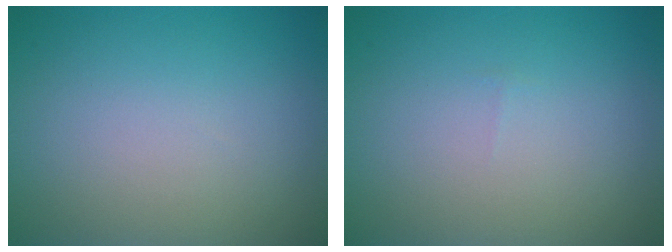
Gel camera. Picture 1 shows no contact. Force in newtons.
{"total": 0.0}